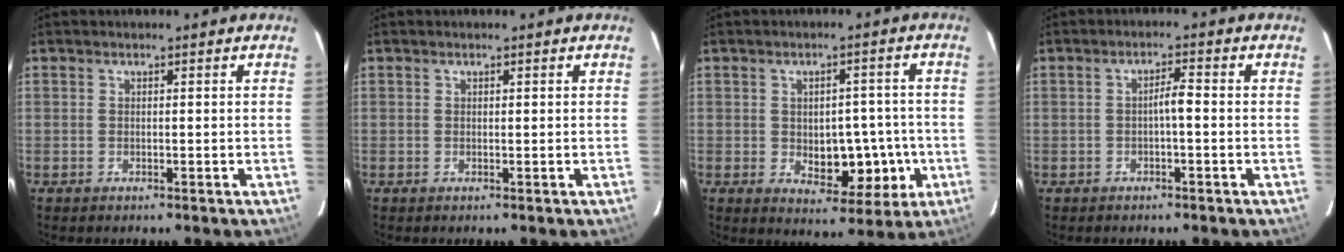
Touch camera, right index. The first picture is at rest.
{"total": 0.0}
{"total": 8.5, "force": [-1.6, 5.2, 6.6], "torque": [-0.072, 0.015, -0.005]}
{"total": 2.3, "force": [-0.5, 0.2, 2.3], "torque": [-0.035, 0.005, -0.010]}